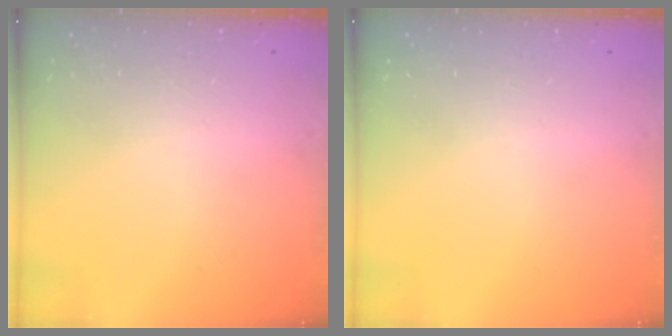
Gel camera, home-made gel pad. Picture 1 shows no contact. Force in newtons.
{"total": 0.0}